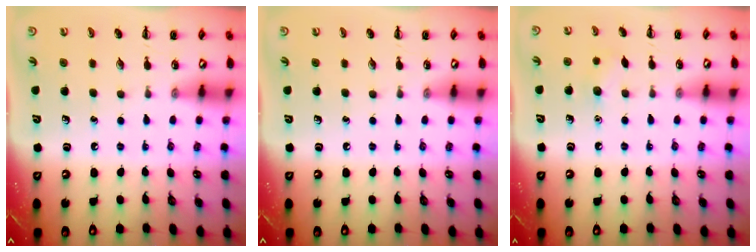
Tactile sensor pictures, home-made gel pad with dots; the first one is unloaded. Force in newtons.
{"total": 0.0}
{"total": 6.0, "press": 5.8, "slide": 1.7}